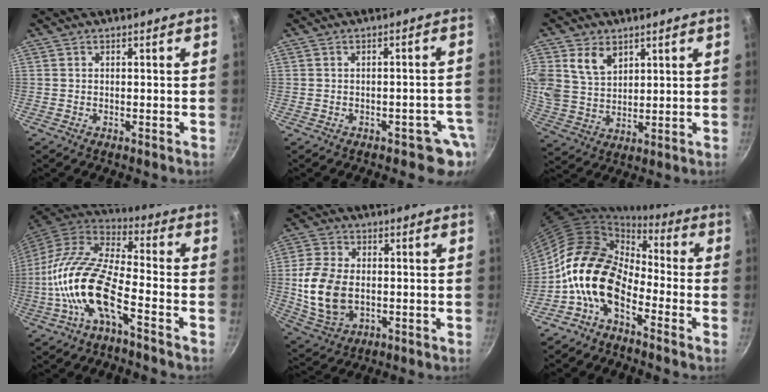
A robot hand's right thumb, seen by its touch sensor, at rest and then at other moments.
{"total": 4.3, "force": [-2.5, 2.5, 2.4], "torque": [0.012, 0.030, -0.023]}
{"total": 9.7, "force": [4.2, 7.0, 5.1], "torque": [-0.082, -0.020, 0.089]}
{"total": 17.2, "force": [-5.8, 6.3, 14.9], "torque": [-0.291, 0.043, -0.127]}
{"total": 12.9, "force": [-0.6, 8.8, 9.4], "torque": [-0.176, -0.001, -0.004]}
{"total": 12.6, "force": [-4.1, 8.2, 8.7], "torque": [-0.129, 0.041, -0.098]}